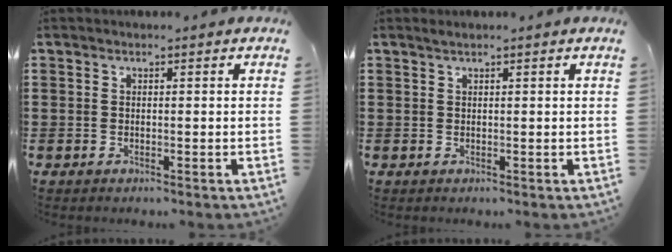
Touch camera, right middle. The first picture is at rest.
{"total": 0.6, "force": [0.5, -0.1, 0.4], "torque": [-0.008, -0.001, 0.009]}